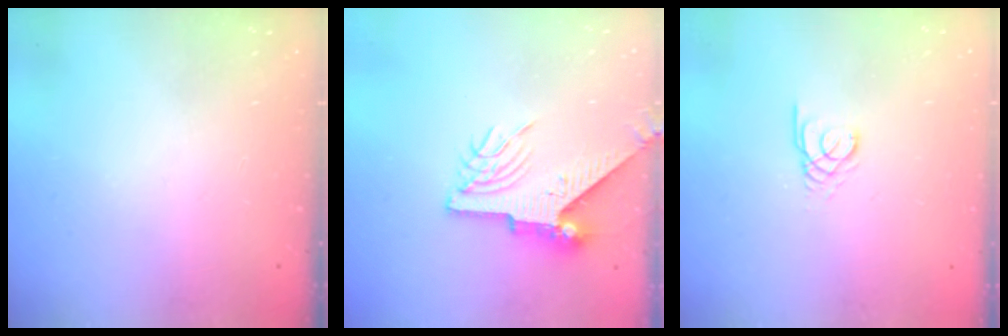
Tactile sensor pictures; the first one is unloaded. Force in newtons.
{"total": 9.4, "press": 9.3, "slide": 1.0}
{"total": 2.3, "press": 2.3, "slide": 0.2}